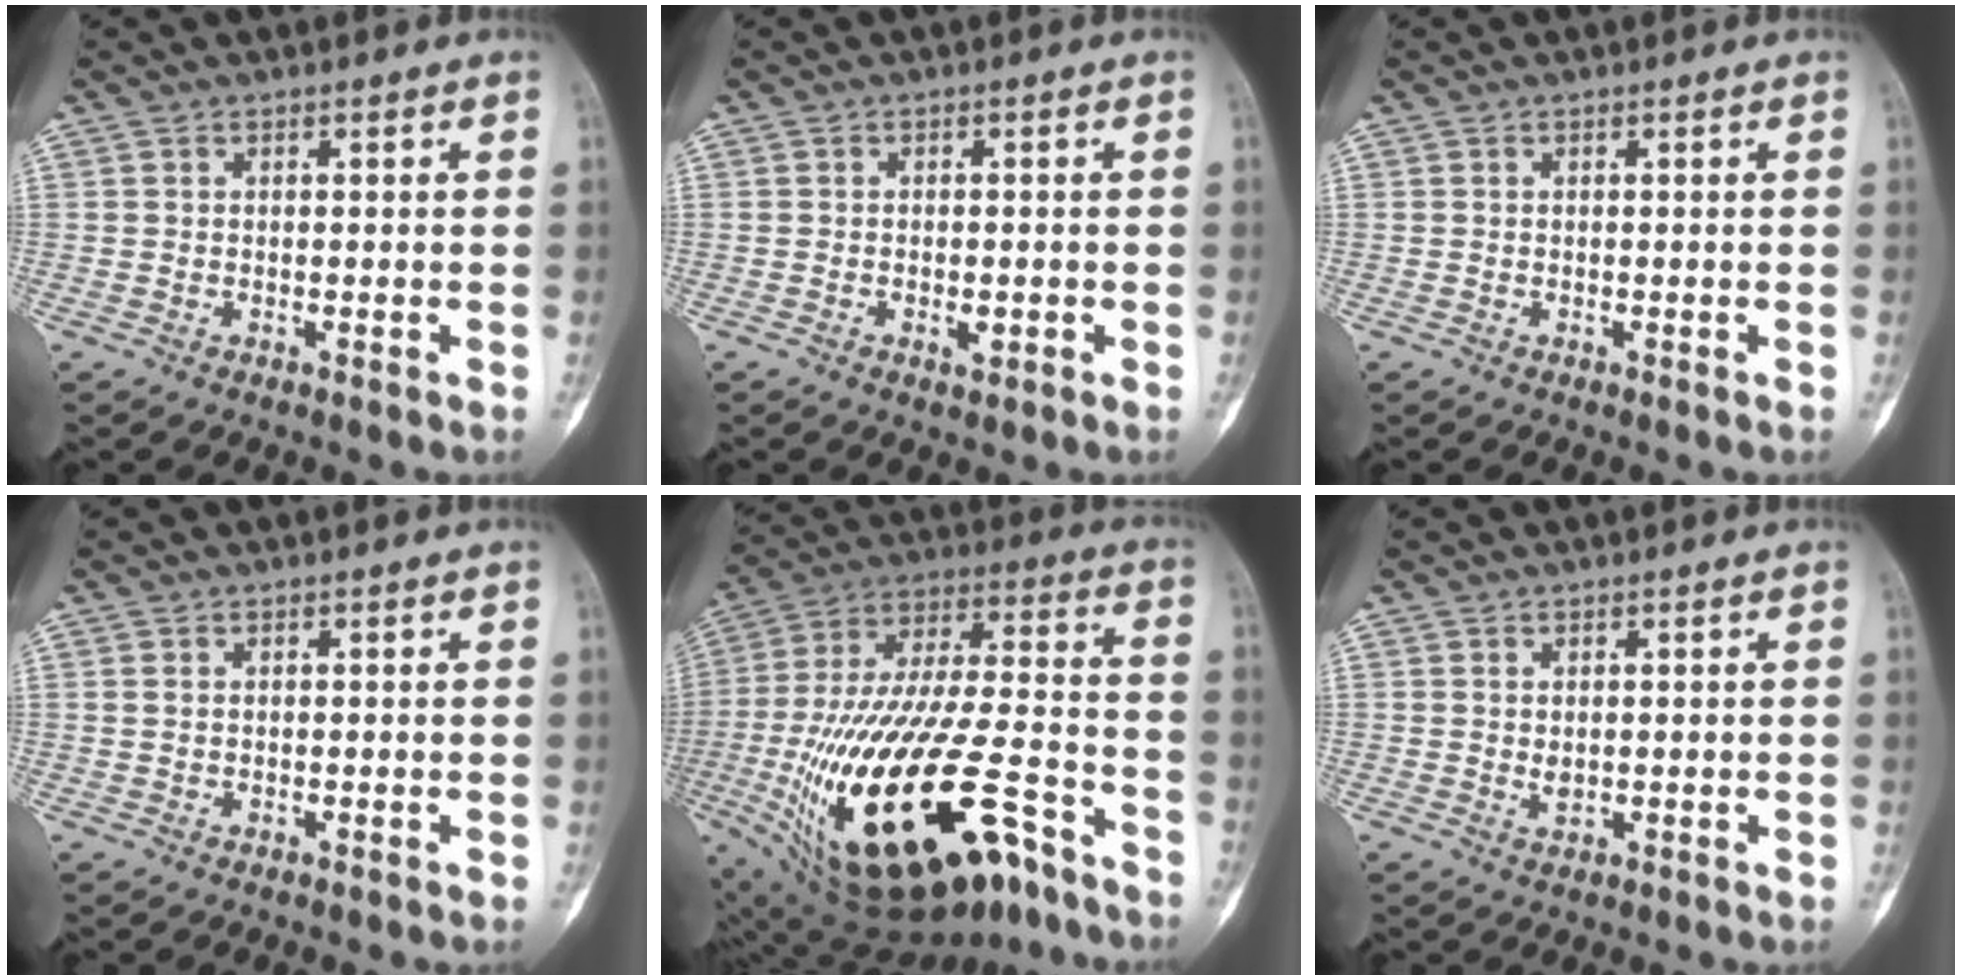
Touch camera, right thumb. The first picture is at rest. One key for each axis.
{"total": 2.0, "fx": -0.7, "fy": 1.0, "fz": 1.5, "tx": -0.025, "ty": 0.001, "tz": -0.009}
{"total": 0.0}
{"total": 0.9, "fx": 0.2, "fy": 0.6, "fz": 0.6, "tx": -0.011, "ty": 0.000, "tz": 0.004}
{"total": 33.7, "fx": -15.7, "fy": 13.6, "fz": 26.5, "tx": -0.513, "ty": 0.047, "tz": -0.250}
{"total": 1.7, "fx": 0.1, "fy": 1.2, "fz": 1.3, "tx": -0.015, "ty": -0.002, "tz": 0.005}